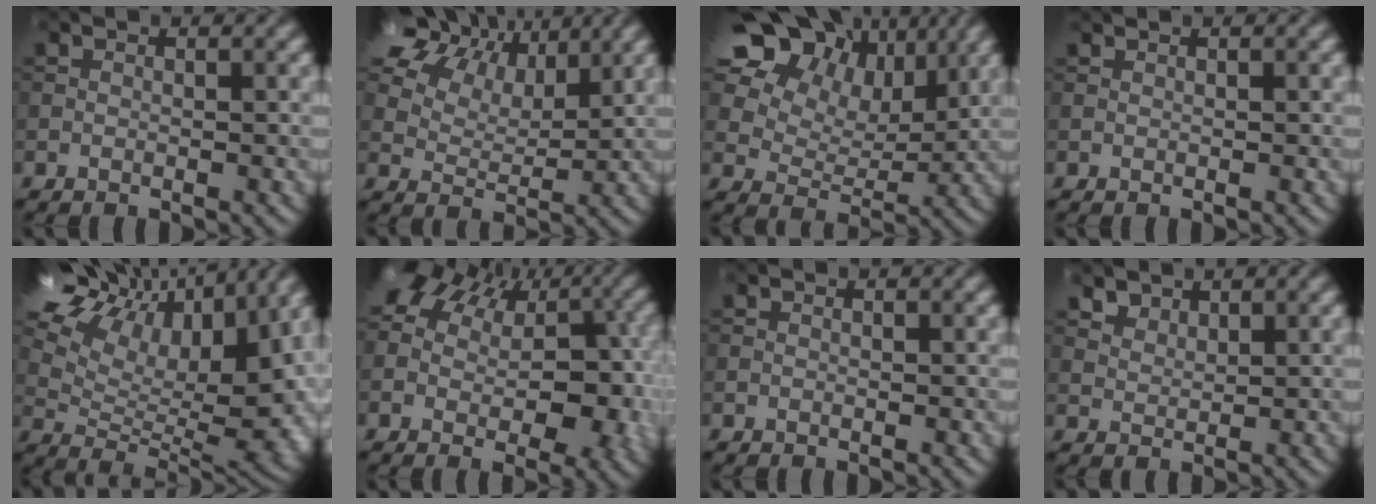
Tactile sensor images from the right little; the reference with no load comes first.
{"total": 13.1, "force": [7.6, 7.7, 7.5], "torque": [-0.164, 0.035, 0.130]}
{"total": 16.2, "force": [8.8, 10.8, 8.2], "torque": [-0.174, 0.047, 0.167]}
{"total": 0.0}
{"total": 17.5, "force": [9.1, 8.6, 12.2], "torque": [-0.201, 0.052, 0.167]}
{"total": 15.6, "force": [3.3, 10.7, 10.8], "torque": [-0.163, 0.023, 0.058]}
{"total": 0.0}
{"total": 2.1, "force": [1.7, 1.0, 0.5], "torque": [-0.017, -0.013, 0.047]}